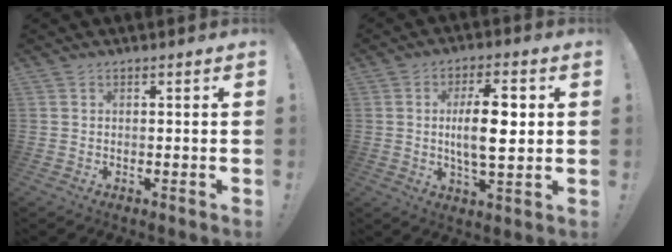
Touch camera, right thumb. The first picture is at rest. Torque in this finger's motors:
{"motor_torque": [0.31, 1.08, 1.18, -0.21, 0.27]}